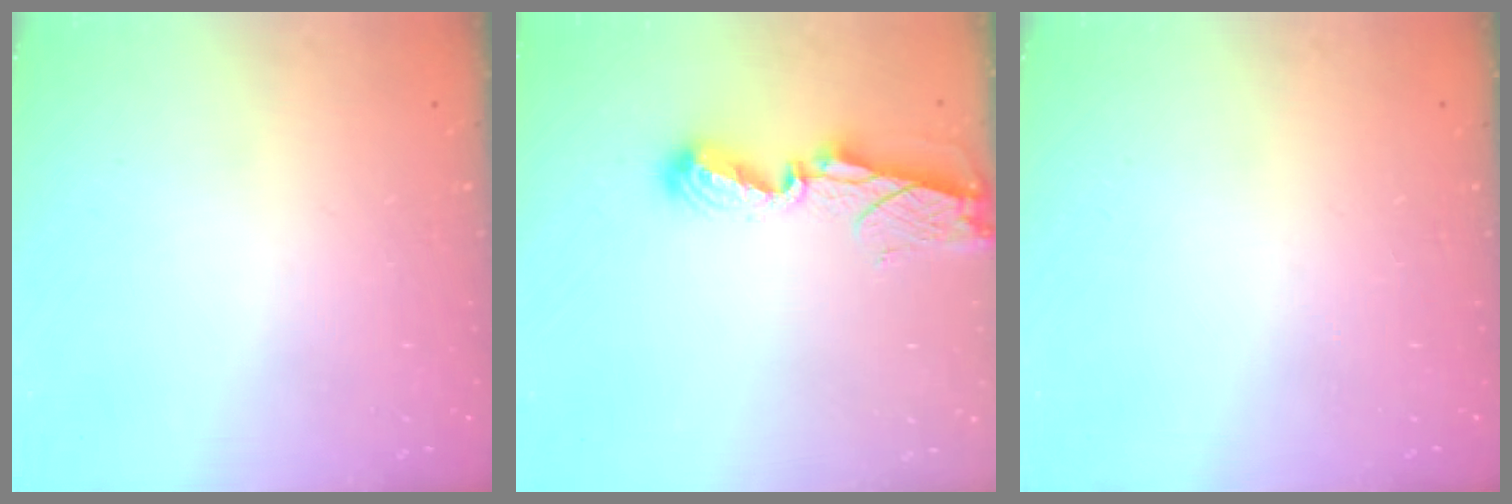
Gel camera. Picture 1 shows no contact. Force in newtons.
{"total": 6.8, "press": 6.7, "slide": 0.8}
{"total": 0.0}